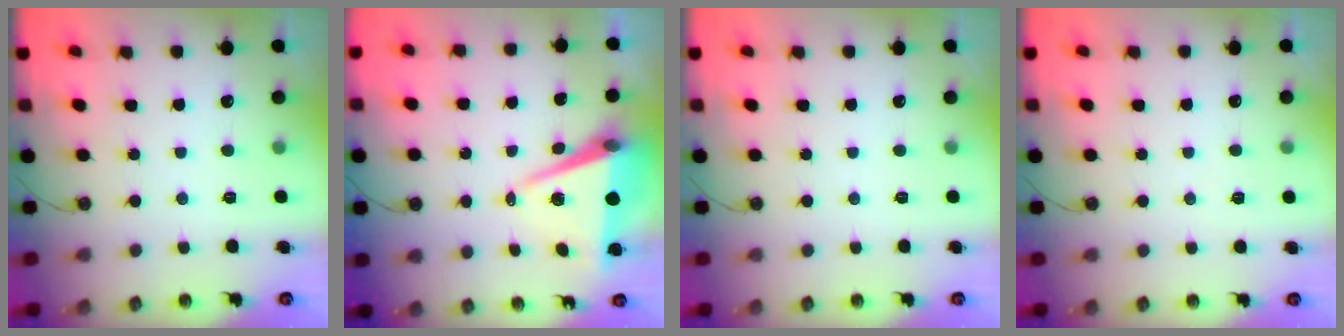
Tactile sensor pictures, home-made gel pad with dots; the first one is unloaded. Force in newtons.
{"total": 8.3, "press": 6.9, "slide": 4.5}
{"total": 0.0}
{"total": 4.8, "press": 2.5, "slide": 4.1}